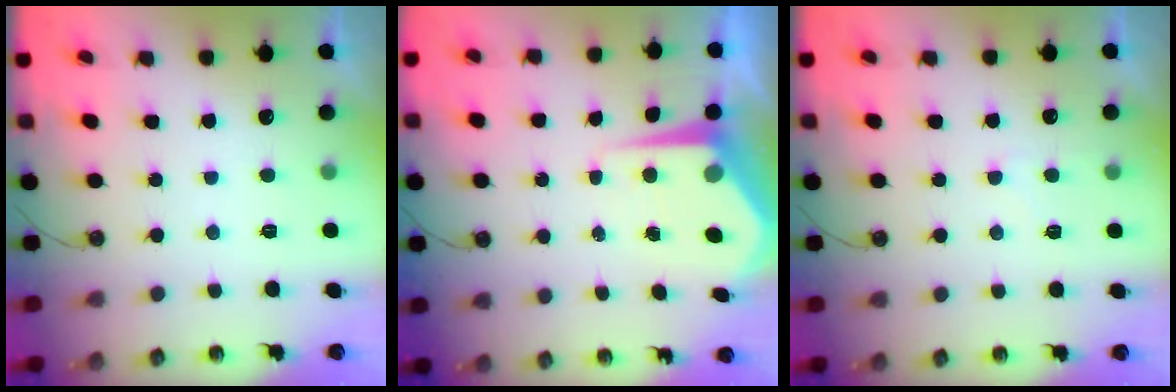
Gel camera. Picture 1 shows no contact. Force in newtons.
{"total": 7.3, "press": 7.3, "slide": 0.5}
{"total": 5.2, "press": 5.1, "slide": 0.7}